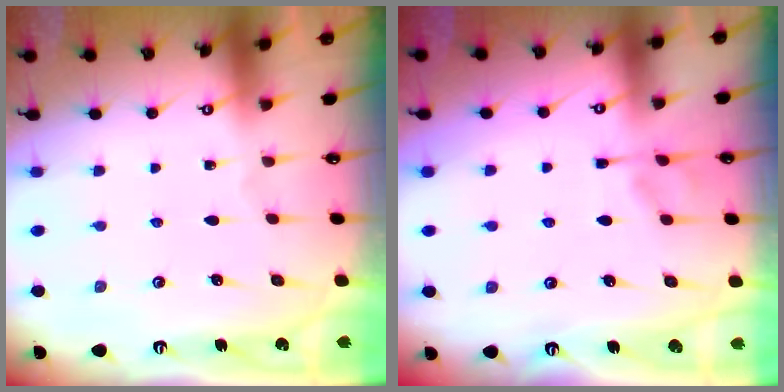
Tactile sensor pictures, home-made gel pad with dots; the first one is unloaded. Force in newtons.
{"total": 4.9, "press": 4.8, "slide": 0.7}